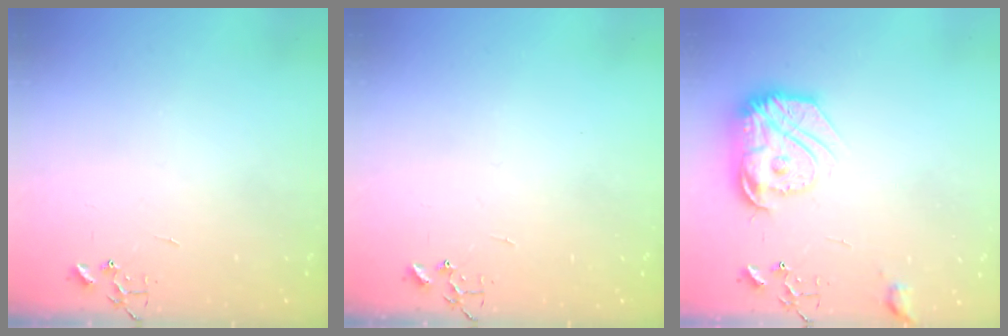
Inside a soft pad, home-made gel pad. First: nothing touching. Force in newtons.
{"total": 0.0}
{"total": 17.9, "press": 17.9, "slide": 1.2}